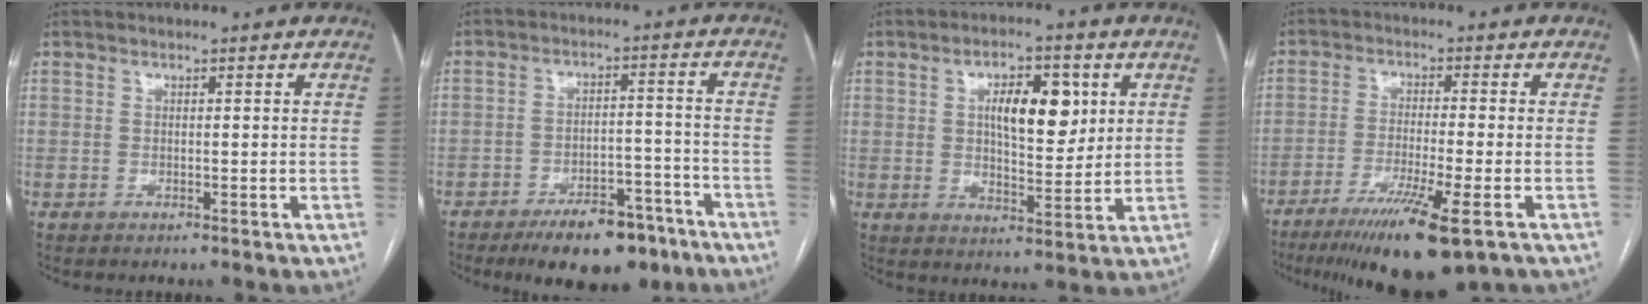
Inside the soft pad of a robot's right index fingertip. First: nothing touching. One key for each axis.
{"total": 11.1, "fx": -8.0, "fy": 4.6, "fz": 6.2, "tx": -0.077, "ty": 0.012, "tz": -0.120}
{"total": 9.4, "fx": 2.8, "fy": 3.8, "fz": 8.2, "tx": -0.127, "ty": 0.008, "tz": 0.049}
{"total": 12.0, "fx": -7.3, "fy": 0.6, "fz": 9.5, "tx": -0.159, "ty": -0.033, "tz": -0.115}